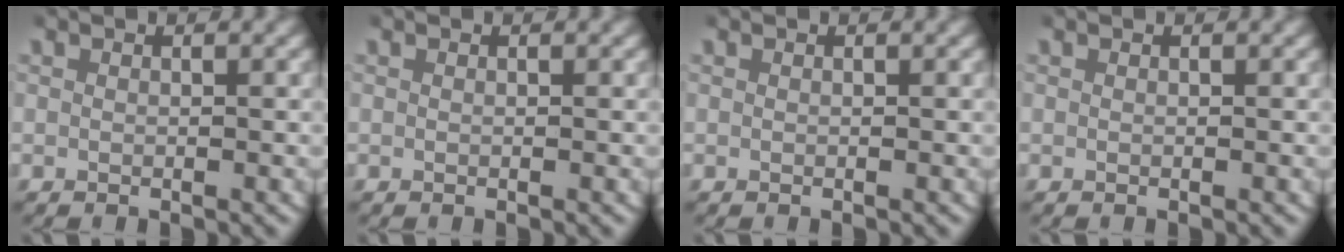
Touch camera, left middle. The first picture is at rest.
{"total": 0.0}
{"total": 0.0}
{"total": 0.0}